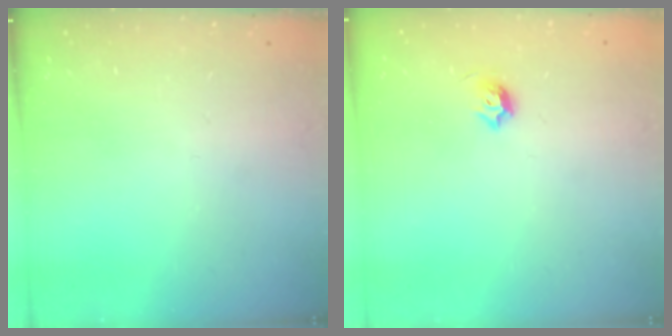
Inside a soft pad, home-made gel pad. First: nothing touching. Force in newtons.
{"total": 4.7, "press": 4.6, "slide": 1.2}